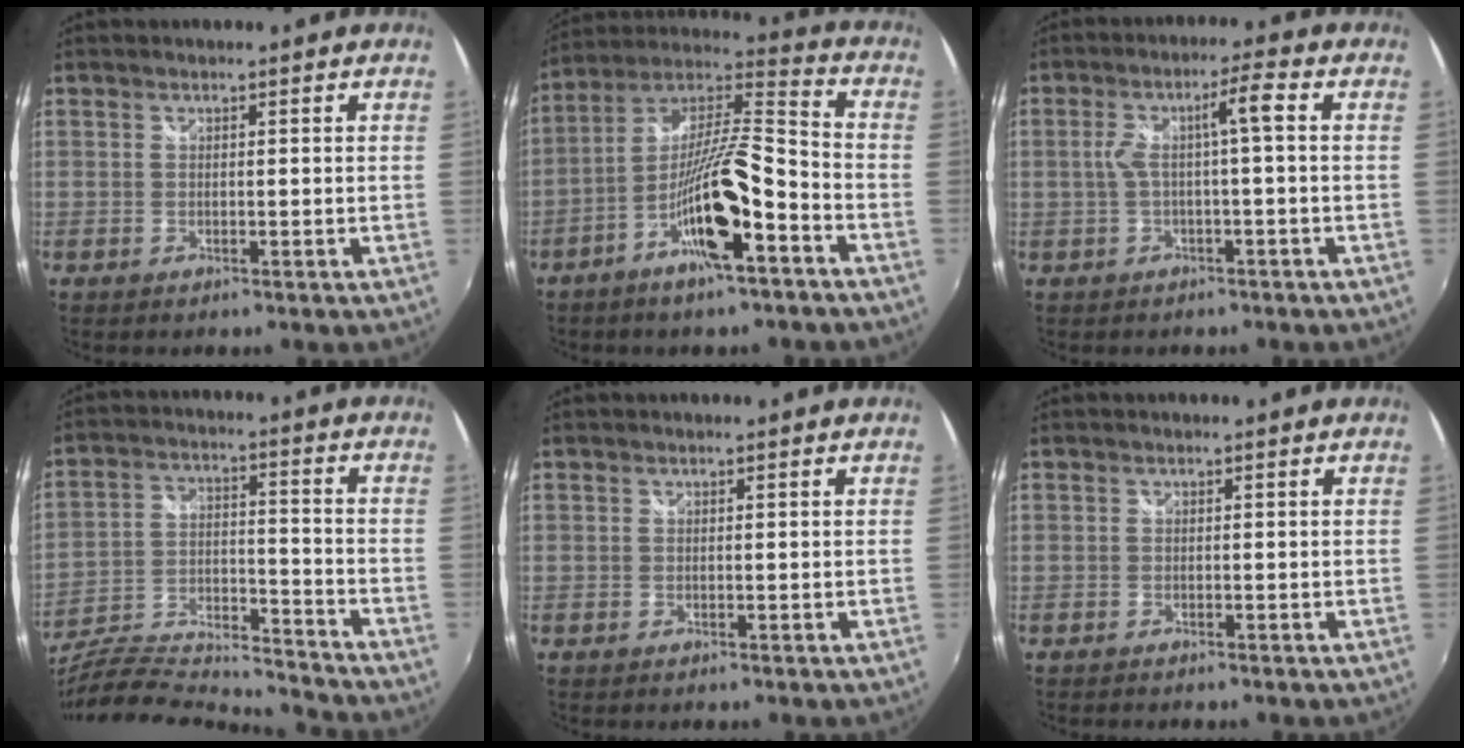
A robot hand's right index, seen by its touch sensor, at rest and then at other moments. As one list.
[{"total": 15.6, "force": [-7.8, 2.5, 13.3], "torque": [-0.253, -0.013, -0.143]}, {"total": 5.4, "force": [-0.5, 0.0, 5.4], "torque": [-0.110, 0.010, 0.000]}, {"total": 19.9, "force": [-17.6, 3.1, 8.8], "torque": [-0.174, -0.023, -0.293]}, {"total": 0.0}, {"total": 0.7, "force": [-0.7, 0.2, 0.1], "torque": [-0.004, -0.005, -0.015]}]